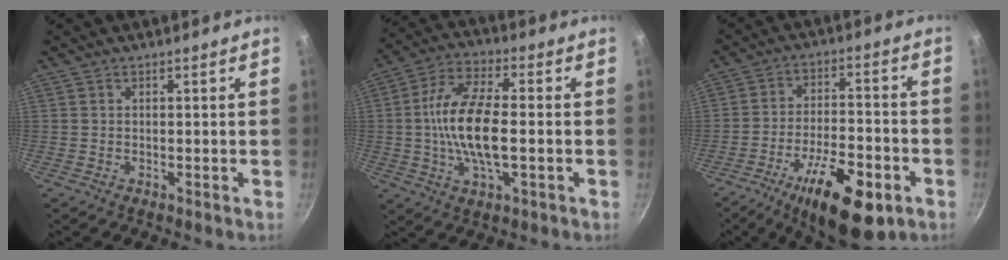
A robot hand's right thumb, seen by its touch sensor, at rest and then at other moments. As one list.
[{"total": 14.3, "force": [-1.0, 6.0, 12.9], "torque": [-0.247, 0.019, -0.030]}, {"total": 17.6, "force": [-8.6, 6.7, 13.8], "torque": [-0.208, 0.031, -0.132]}]